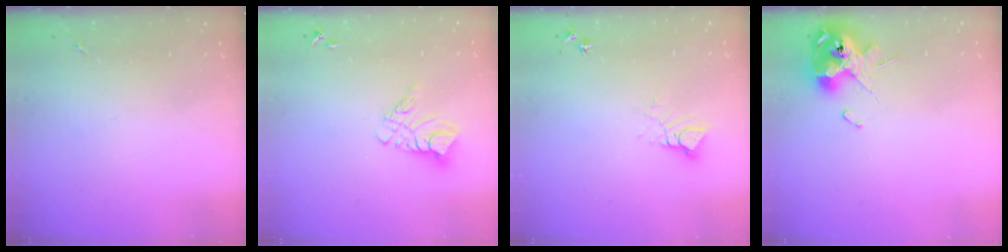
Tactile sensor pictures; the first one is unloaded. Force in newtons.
{"total": 9.8, "press": 9.8, "slide": 0.9}
{"total": 6.3, "press": 6.3, "slide": 0.1}
{"total": 12.4, "press": 12.2, "slide": 1.8}